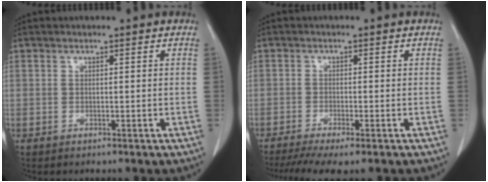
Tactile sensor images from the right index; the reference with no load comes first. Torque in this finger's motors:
{"motor_torque": [0.87, -0.80, 0.35, 0.09]}